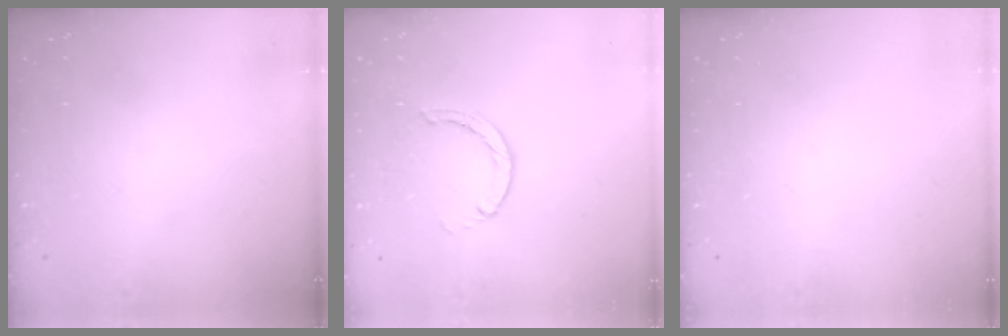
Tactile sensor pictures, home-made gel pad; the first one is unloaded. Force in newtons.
{"total": 1.2, "press": 1.2, "slide": 0.2}
{"total": 0.0}